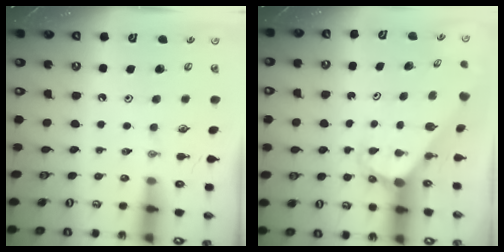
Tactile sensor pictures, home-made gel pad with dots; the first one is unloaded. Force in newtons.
{"total": 3.2, "press": 3.2, "slide": 0.2}